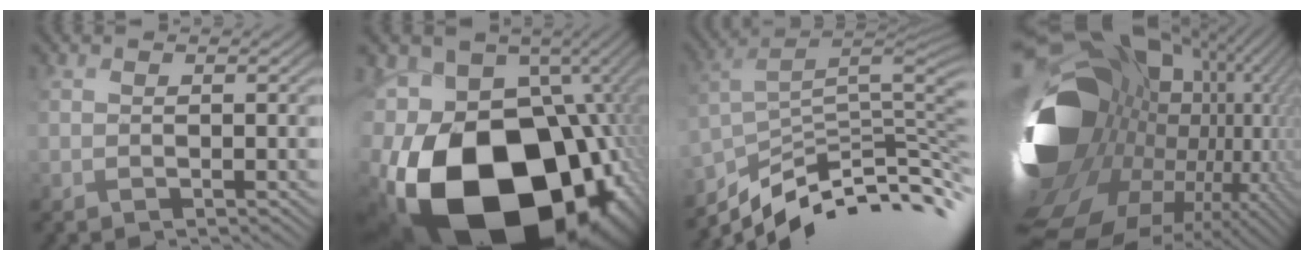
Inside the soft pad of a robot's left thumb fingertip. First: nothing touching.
{"total": 23.8, "force": [-10.2, 16.3, 14.1], "torque": [-0.284, -0.068, -0.123]}
{"total": 10.5, "force": [-7.0, 3.1, 7.2], "torque": [-0.149, 0.008, -0.113]}
{"total": 19.6, "force": [-0.6, 14.5, 13.2], "torque": [-0.296, -0.063, 0.038]}